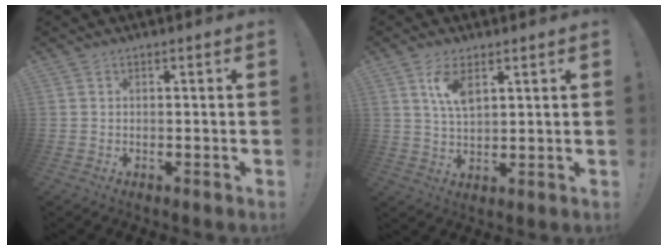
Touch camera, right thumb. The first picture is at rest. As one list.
[{"total": 7.2, "force": [3.6, 3.2, 5.3], "torque": [-0.097, -0.009, 0.064]}]